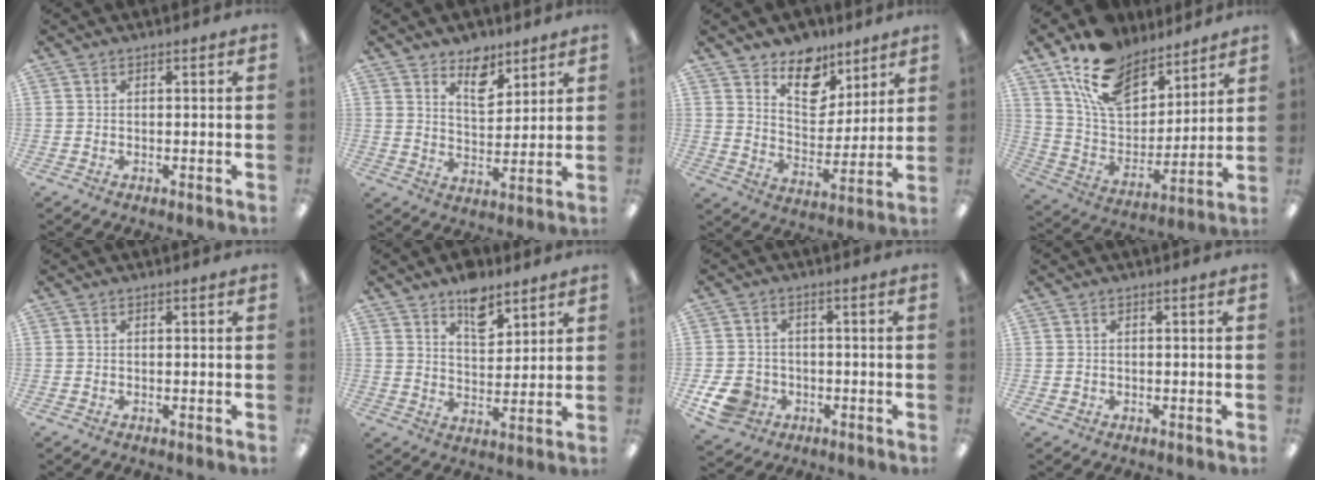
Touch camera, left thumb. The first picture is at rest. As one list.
[{"total": 8.2, "force": [5.9, 4.5, 3.5], "torque": [-0.032, -0.035, 0.100]}, {"total": 11.8, "force": [8.9, 6.7, 3.7], "torque": [-0.056, -0.063, 0.166]}, {"total": 16.5, "force": [12.3, 8.5, 7.0], "torque": [-0.152, -0.063, 0.230]}, {"total": 0.0}, {"total": 8.6, "force": [6.3, 4.3, 4.0], "torque": [-0.042, -0.037, 0.106]}, {"total": 8.2, "force": [-3.1, 6.6, 3.7], "torque": [-0.083, 0.020, -0.055]}, {"total": 0.7, "force": [0.0, 0.7, 0.0], "torque": [0.000, 0.005, -0.002]}]